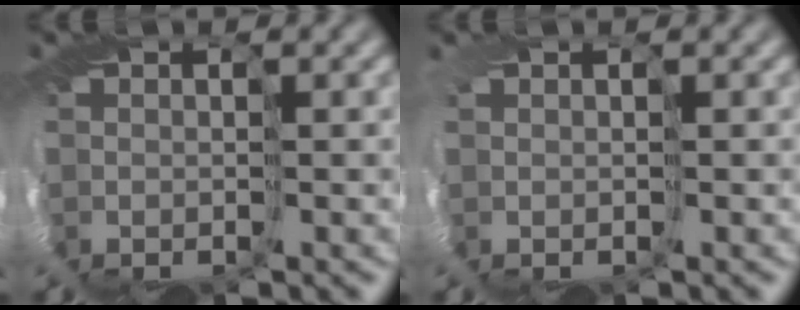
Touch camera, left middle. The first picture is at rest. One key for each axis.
{"total": 1.5, "fx": -0.1, "fy": -1.1, "fz": -1.1, "tx": 0.030, "ty": -0.005, "tz": -0.001}